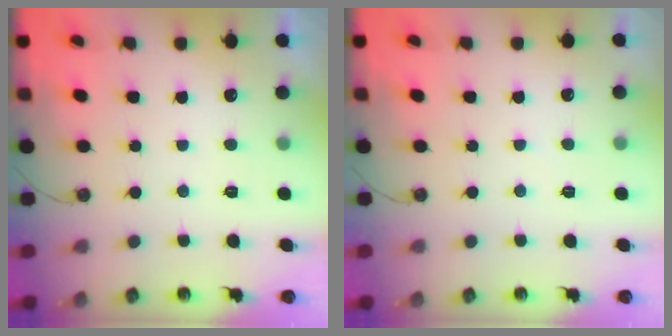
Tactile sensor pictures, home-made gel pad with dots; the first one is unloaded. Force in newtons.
{"total": 2.0, "press": 2.0, "slide": 0.4}